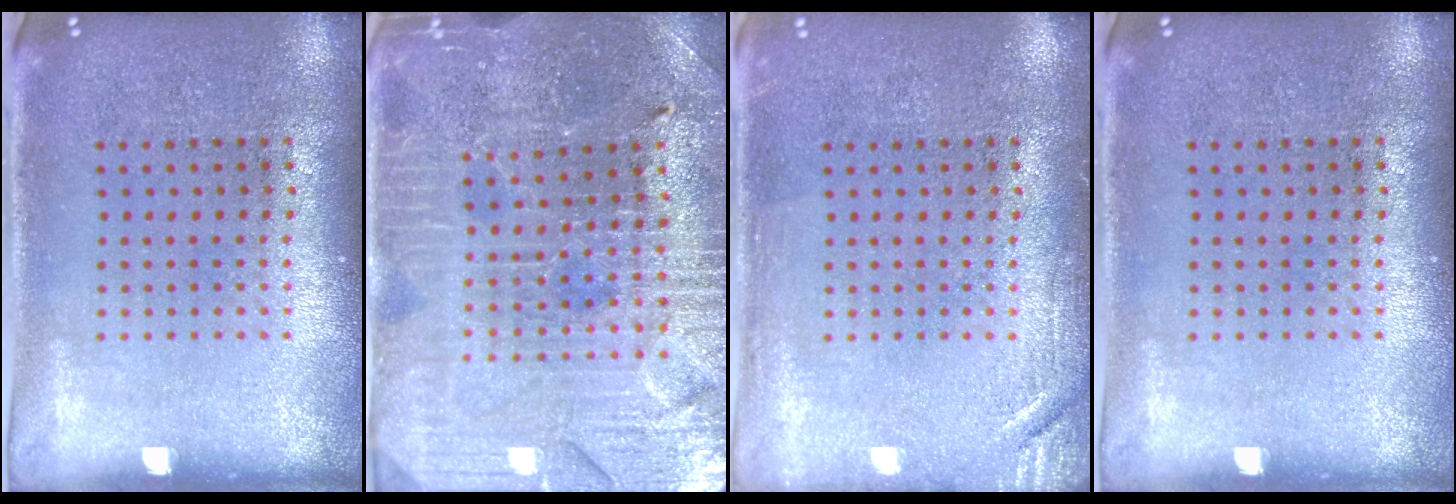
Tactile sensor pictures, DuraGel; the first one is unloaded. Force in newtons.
{"total": 3.5, "press": 3.5, "slide": 0.7}
{"total": 1.7, "press": 1.7, "slide": 0.2}
{"total": 0.0}